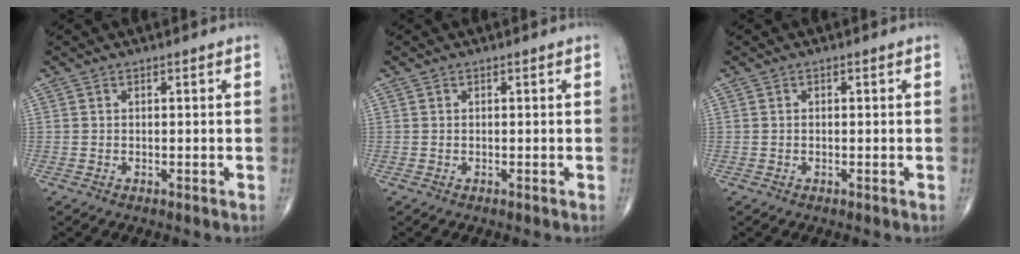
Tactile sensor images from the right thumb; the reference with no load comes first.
{"total": 0.0}
{"total": 0.0}